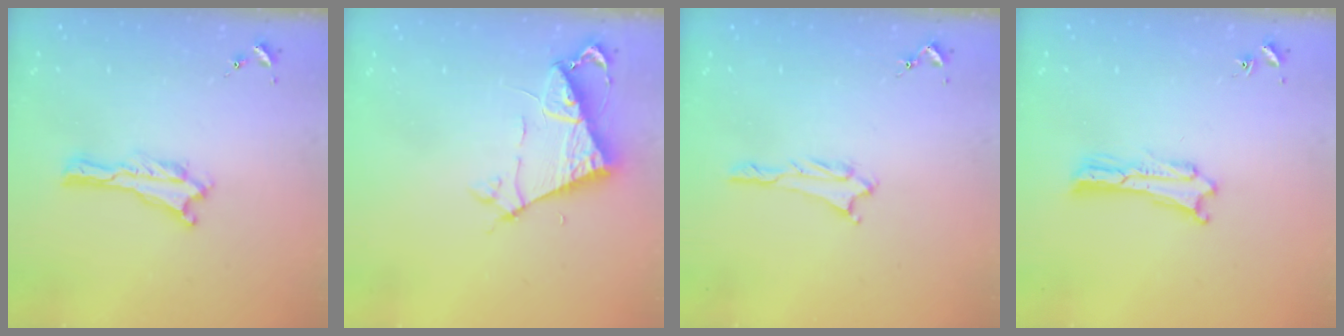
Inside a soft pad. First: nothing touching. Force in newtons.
{"total": 6.9, "press": 6.9, "slide": 0.7}
{"total": 1.1, "press": 1.0, "slide": 0.1}
{"total": 0.9, "press": 0.9, "slide": 0.2}